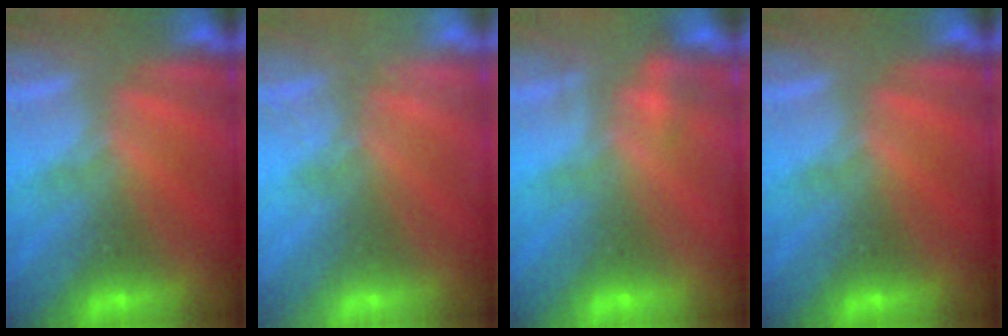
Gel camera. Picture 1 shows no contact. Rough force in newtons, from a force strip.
{"total": 2.7}
{"total": 2.1}
{"total": 0.0}